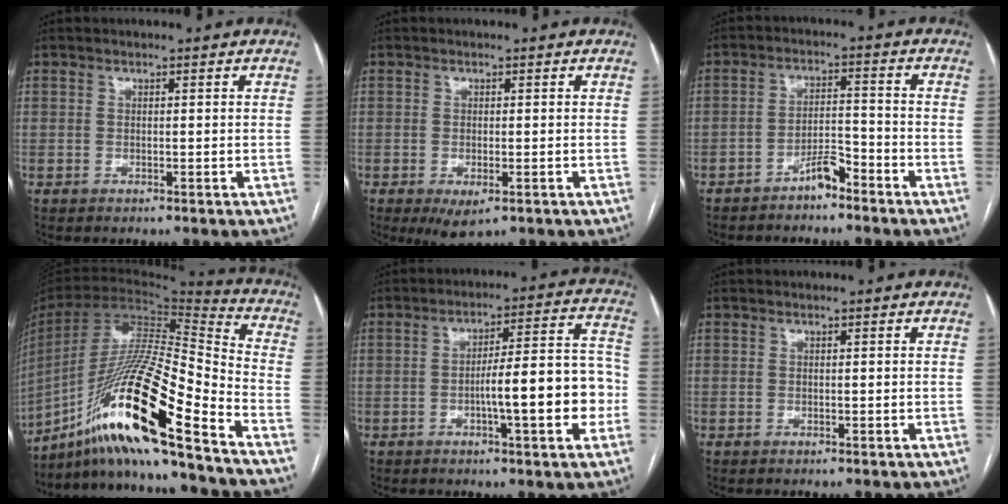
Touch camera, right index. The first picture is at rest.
{"total": 3.8, "force": [-1.8, 1.4, 3.0], "torque": [-0.046, -0.009, -0.019]}
{"total": 4.1, "force": [-3.0, 0.7, 2.7], "torque": [-0.048, 0.007, -0.054]}
{"total": 22.9, "force": [-14.9, 0.6, 17.4], "torque": [-0.344, -0.018, -0.278]}
{"total": 12.5, "force": [-2.8, 1.9, 12.0], "torque": [-0.171, 0.025, -0.040]}
{"total": 0.0}